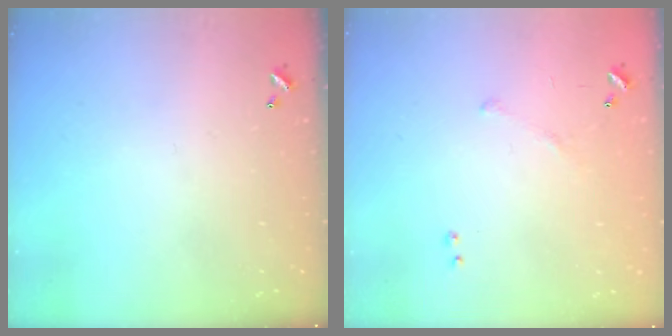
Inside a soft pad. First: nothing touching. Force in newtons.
{"total": 7.9, "press": 7.9, "slide": 0.7}